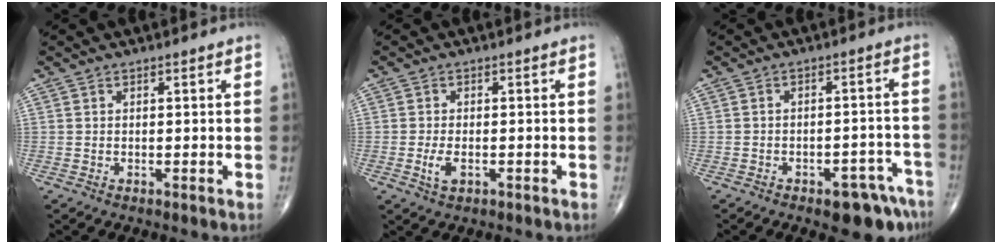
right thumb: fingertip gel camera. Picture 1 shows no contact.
{"total": 3.1, "force": [-0.9, 1.6, 2.5], "torque": [-0.053, -0.002, -0.016]}
{"total": 8.4, "force": [-5.4, 3.6, 5.2], "torque": [-0.045, 0.043, -0.065]}